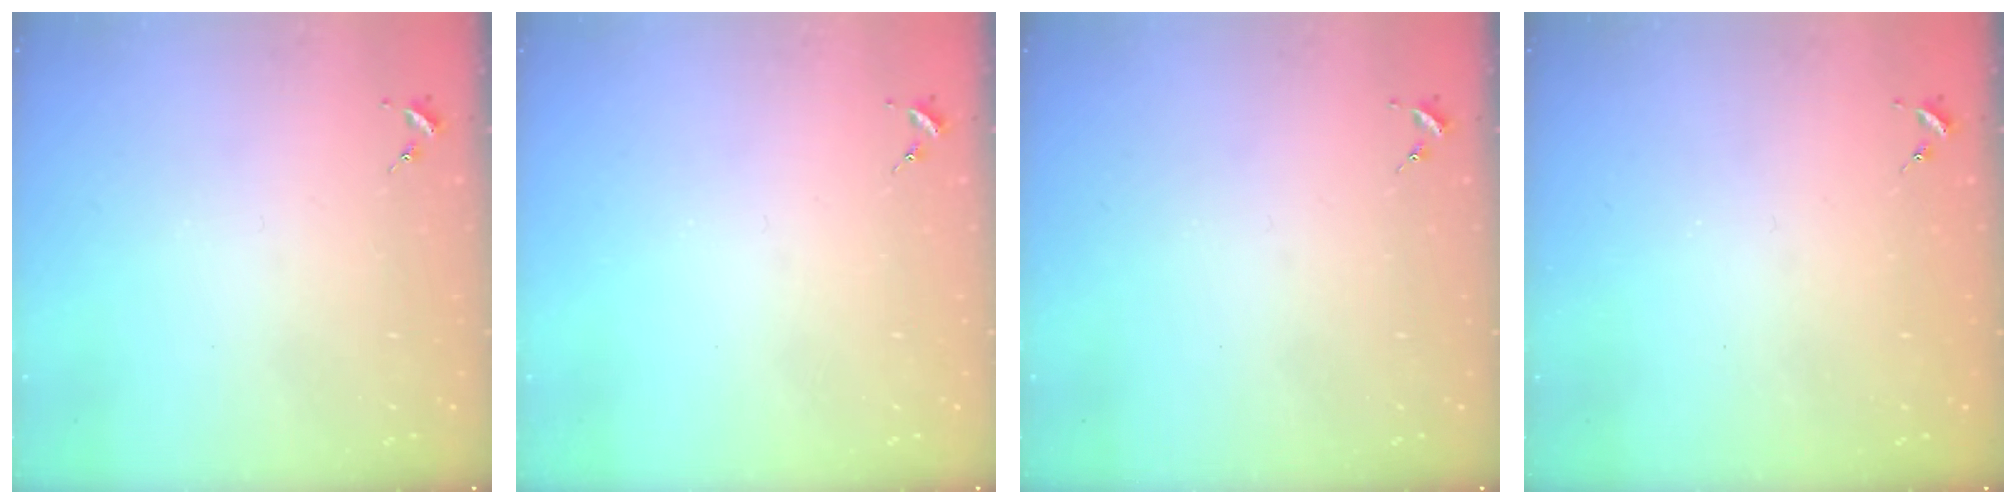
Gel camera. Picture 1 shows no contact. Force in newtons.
{"total": 0.0}
{"total": 0.0}
{"total": 0.7, "press": 0.7, "slide": 0.1}